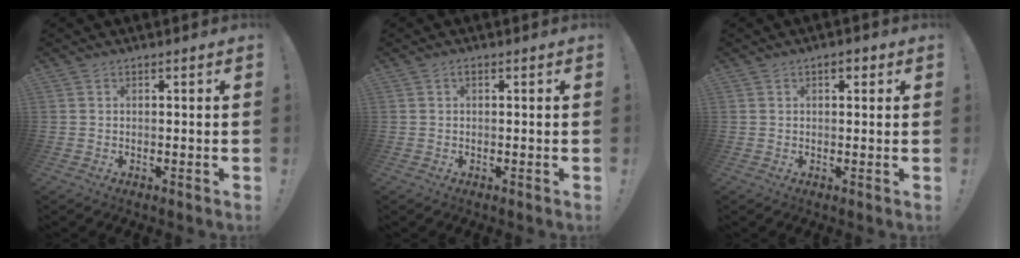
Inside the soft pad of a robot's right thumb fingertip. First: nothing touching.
{"total": 0.6, "force": [0.0, 0.3, 0.4], "torque": [-0.011, 0.002, -0.001]}
{"total": 2.4, "force": [1.0, 1.3, 1.7], "torque": [-0.022, 0.000, 0.015]}